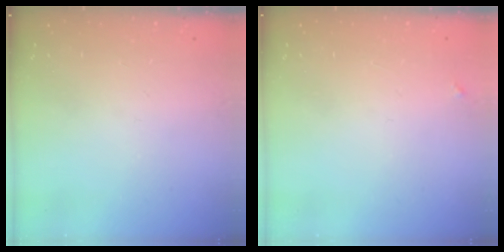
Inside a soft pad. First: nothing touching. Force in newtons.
{"total": 3.3, "press": 3.3, "slide": 0.4}